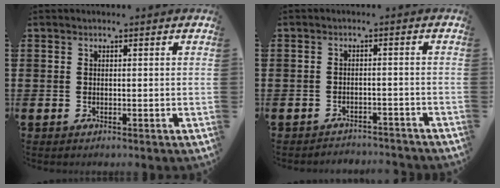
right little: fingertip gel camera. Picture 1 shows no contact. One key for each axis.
{"total": 1.9, "fx": -1.9, "fy": 0.0, "fz": -0.2, "tx": -0.003, "ty": 0.004, "tz": -0.042}